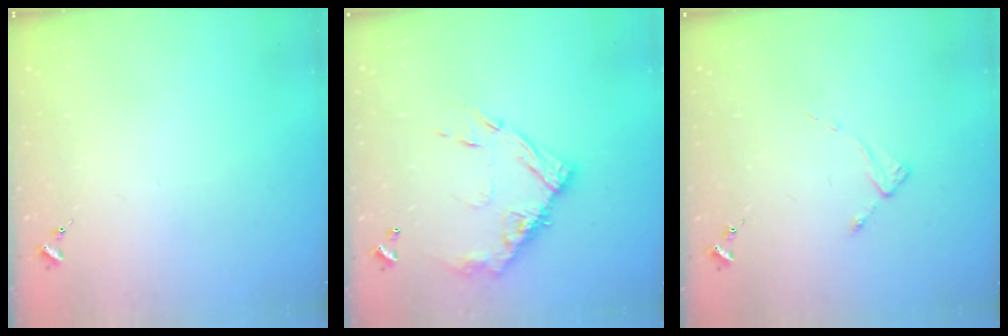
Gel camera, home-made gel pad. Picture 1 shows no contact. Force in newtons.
{"total": 14.5, "press": 14.4, "slide": 1.3}
{"total": 2.0, "press": 2.0, "slide": 0.3}